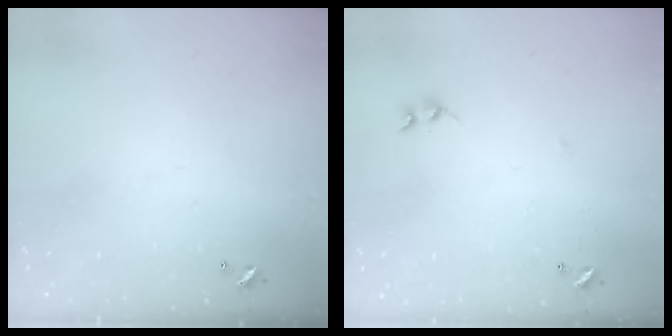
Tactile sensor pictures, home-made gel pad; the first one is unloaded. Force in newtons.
{"total": 7.6, "press": 7.6, "slide": 0.4}